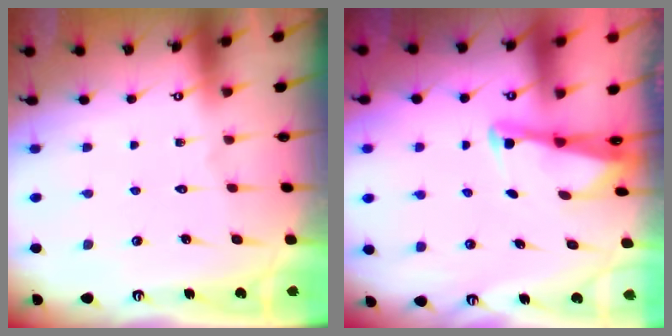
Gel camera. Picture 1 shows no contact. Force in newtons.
{"total": 2.6, "press": 2.6, "slide": 0.3}